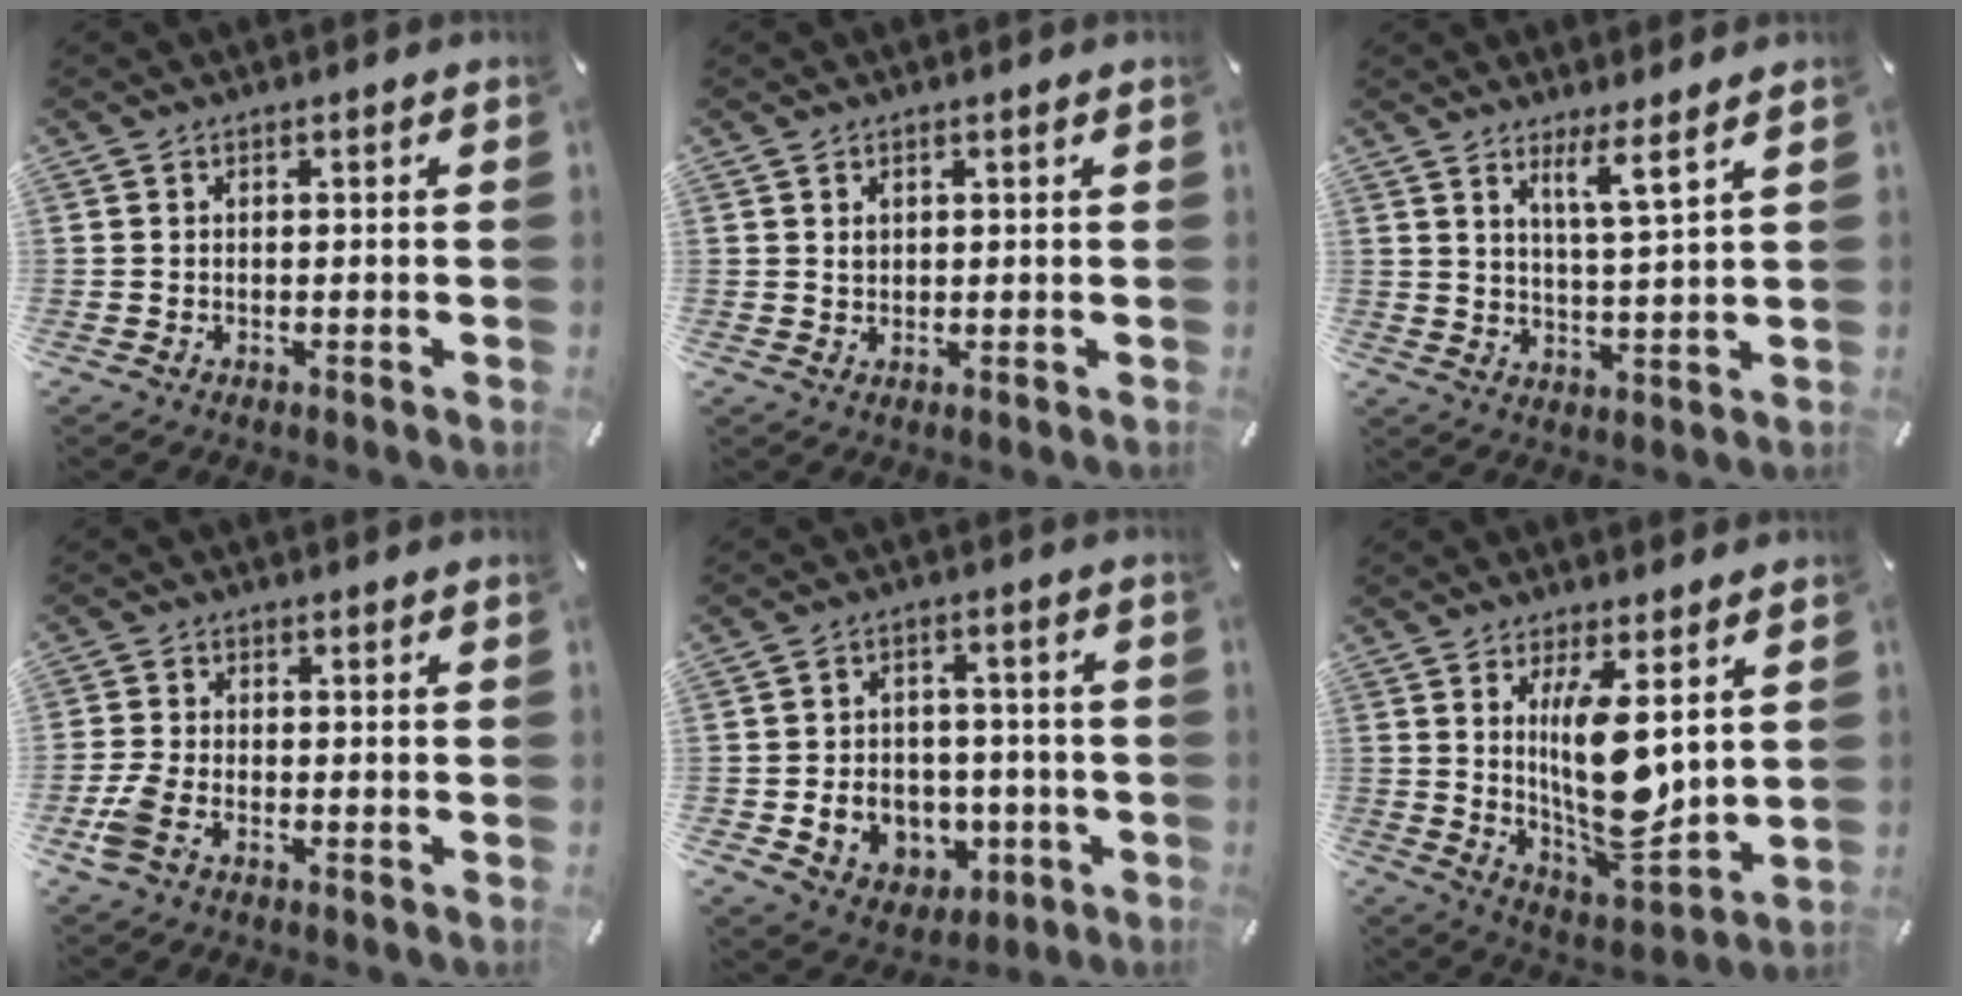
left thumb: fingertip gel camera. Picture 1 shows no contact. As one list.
[{"total": 1.1, "force": [0.6, 0.9, 0.4], "torque": [-0.009, 0.000, 0.012]}, {"total": 6.4, "force": [5.0, -0.5, 3.9], "torque": [-0.075, -0.031, 0.083]}, {"total": 5.2, "force": [-2.3, 3.1, 3.4], "torque": [-0.087, 0.005, -0.048]}, {"total": 9.0, "force": [-1.2, 8.2, 3.3], "torque": [-0.051, 0.004, -0.010]}, {"total": 15.0, "force": [4.0, 5.7, 13.2], "torque": [-0.241, -0.039, 0.064]}]